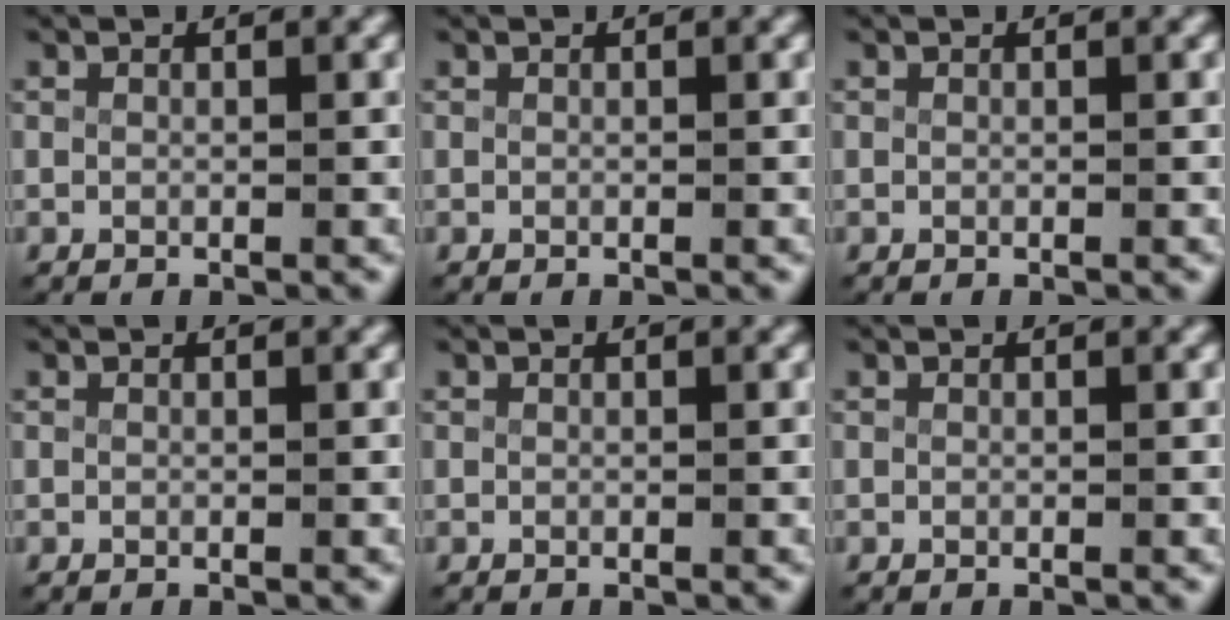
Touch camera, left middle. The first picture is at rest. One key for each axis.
{"total": 0.0}
{"total": 0.0}
{"total": 0.0}
{"total": 0.0}
{"total": 0.0}